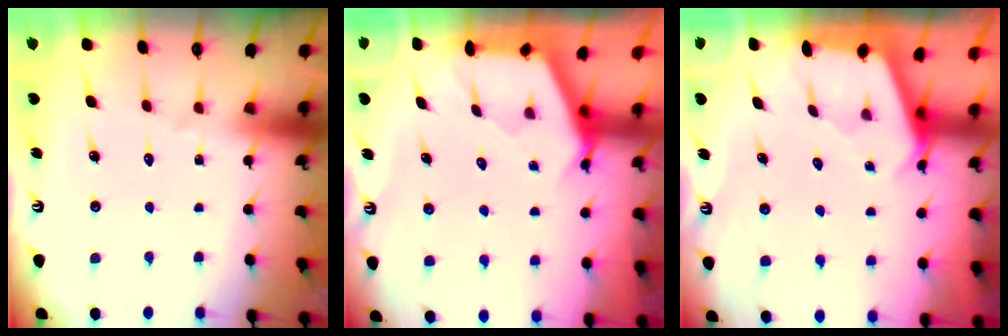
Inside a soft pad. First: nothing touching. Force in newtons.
{"total": 2.6, "press": 2.5, "slide": 0.4}
{"total": 2.4, "press": 2.4, "slide": 0.3}